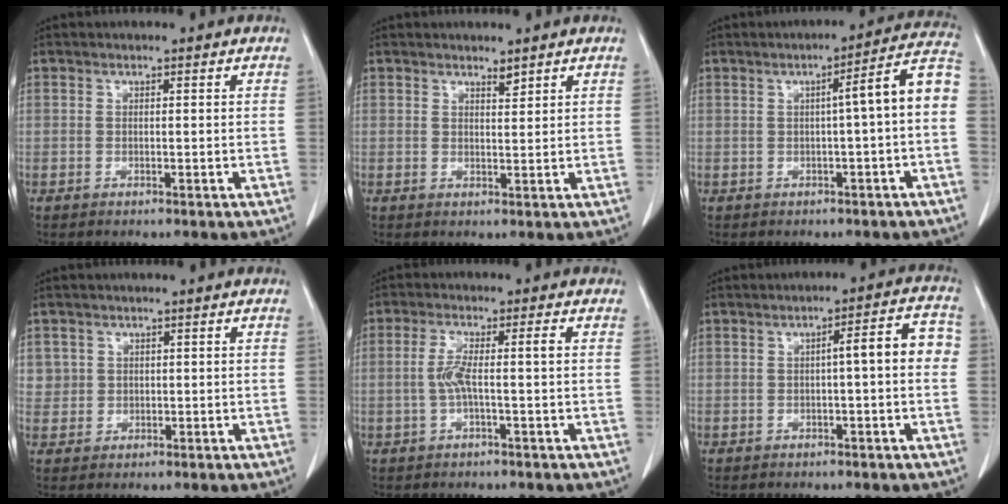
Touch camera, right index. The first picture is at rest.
{"total": 1.3, "force": [1.2, 0.1, 0.5], "torque": [-0.012, -0.007, 0.021]}
{"total": 7.4, "force": [-0.4, -0.3, 7.4], "torque": [-0.090, 0.022, -0.012]}
{"total": 2.5, "force": [0.9, 2.4, 0.0], "torque": [0.018, 0.001, 0.013]}
{"total": 4.3, "force": [-0.4, 0.2, 4.3], "torque": [-0.093, 0.016, -0.006]}
{"total": 5.9, "force": [0.0, 0.8, 5.8], "torque": [-0.074, 0.022, -0.004]}